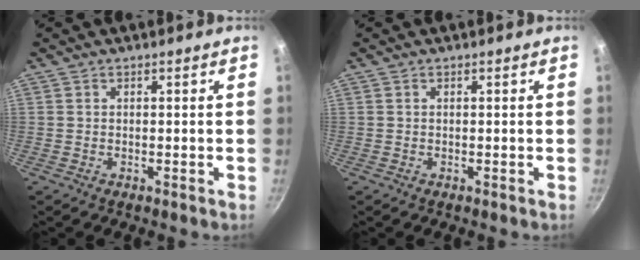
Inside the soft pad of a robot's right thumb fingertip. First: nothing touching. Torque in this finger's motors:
{"motor_torque": [-0.24, -0.02, -0.35, 0.02, 0.03]}